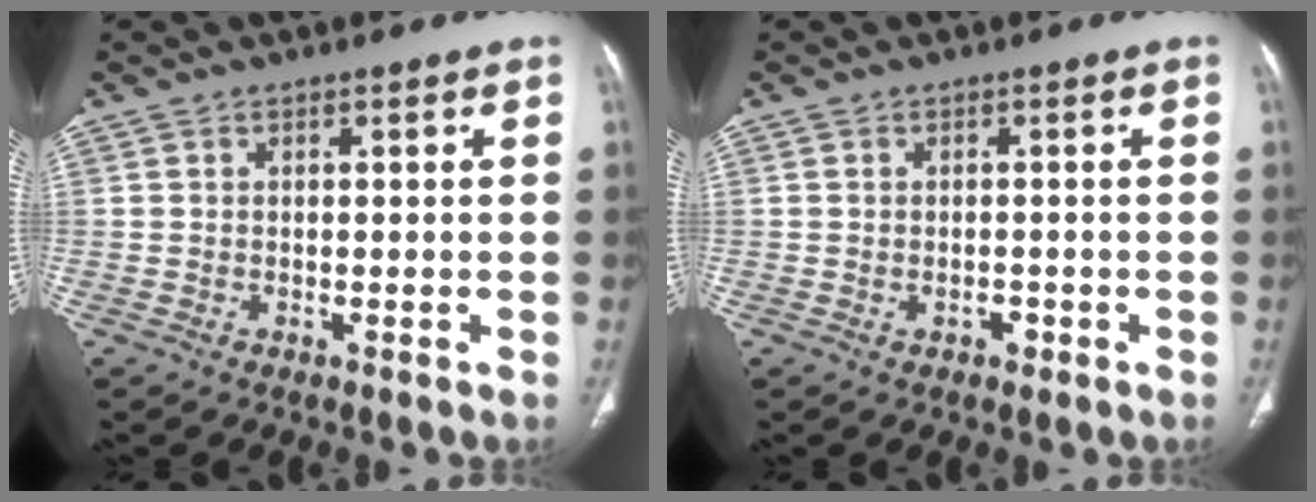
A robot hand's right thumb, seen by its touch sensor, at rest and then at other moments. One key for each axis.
{"total": 1.1, "fx": -0.4, "fy": 0.8, "fz": 0.6, "tx": -0.006, "ty": 0.006, "tz": -0.003}